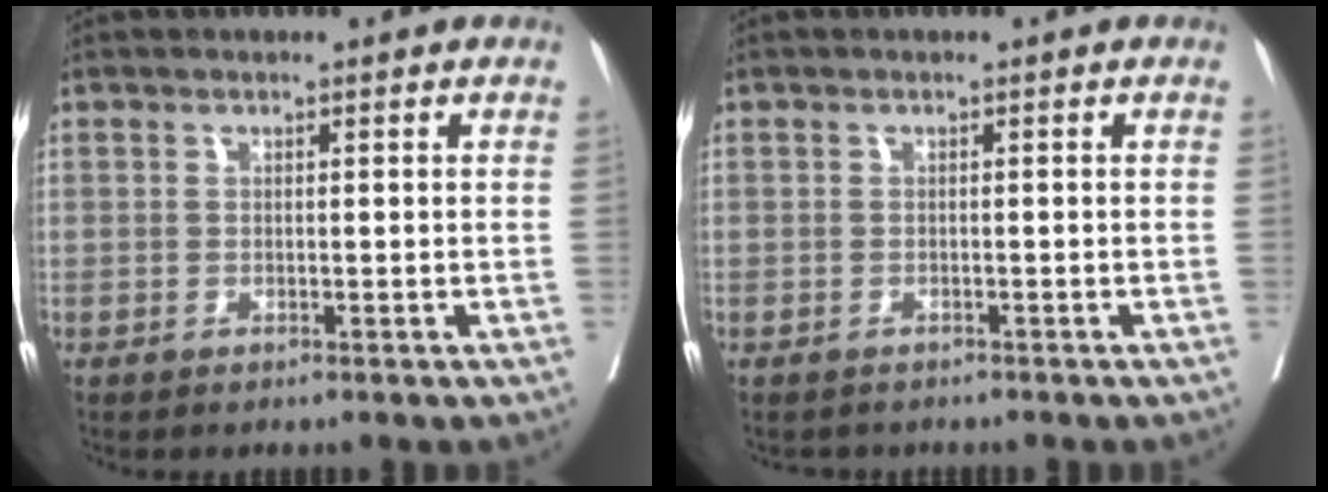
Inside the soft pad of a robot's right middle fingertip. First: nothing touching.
{"total": 1.8, "force": [-1.6, 0.7, 0.0], "torque": [-0.007, -0.002, -0.026]}